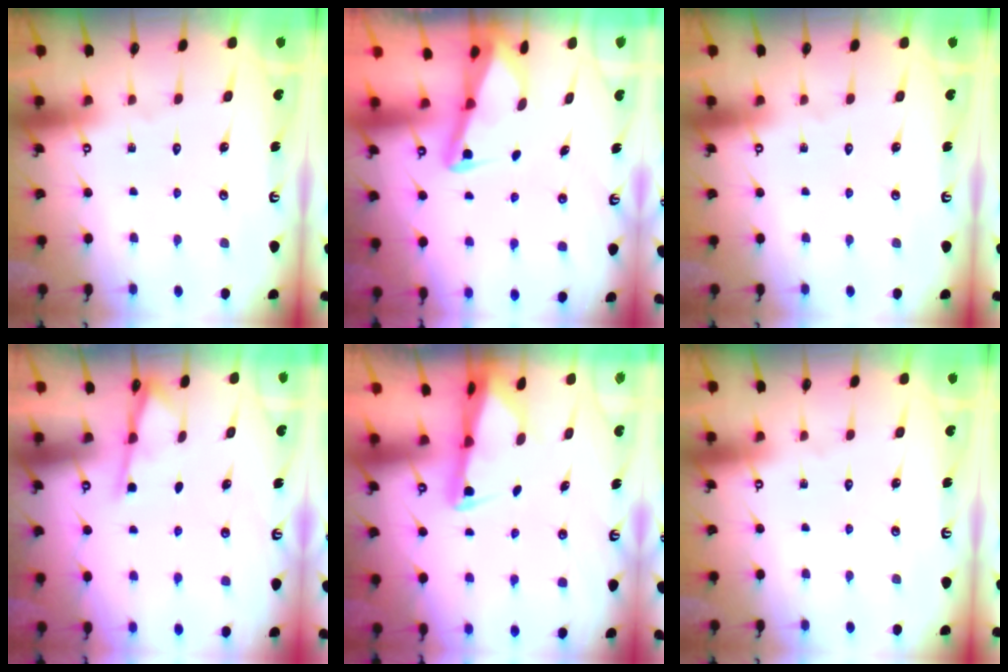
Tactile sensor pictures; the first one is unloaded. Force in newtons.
{"total": 2.3, "press": 2.3, "slide": 0.2}
{"total": 0.0}
{"total": 2.2, "press": 2.2, "slide": 0.5}
{"total": 2.5, "press": 2.4, "slide": 0.5}
{"total": 0.0}